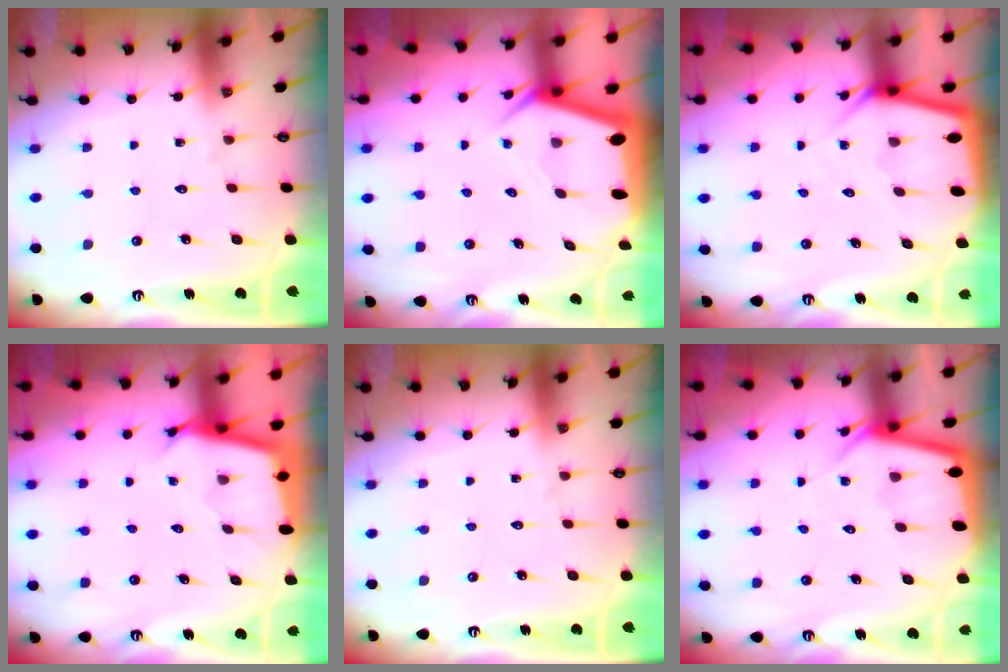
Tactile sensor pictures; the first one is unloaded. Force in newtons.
{"total": 3.4, "press": 3.4, "slide": 0.5}
{"total": 4.7, "press": 4.6, "slide": 0.4}
{"total": 2.5, "press": 2.5, "slide": 0.1}
{"total": 0.0}
{"total": 4.9, "press": 4.9, "slide": 0.4}